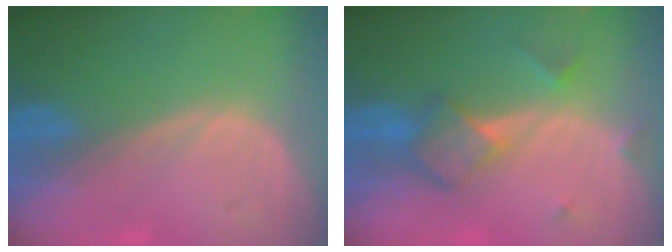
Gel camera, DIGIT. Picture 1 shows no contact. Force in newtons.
{"total": 5.7, "press": 5.4, "slide": 1.7}